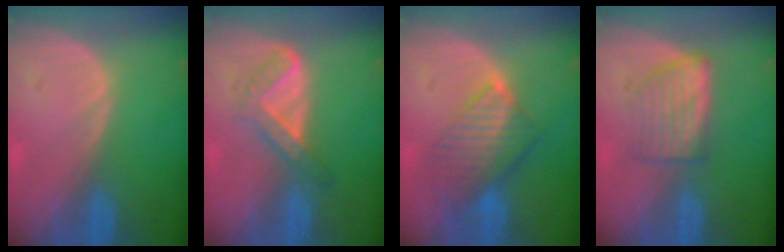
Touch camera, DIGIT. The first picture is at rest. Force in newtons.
{"total": 4.5, "press": 4.4, "slide": 0.7}
{"total": 7.7, "press": 7.2, "slide": 2.8}
{"total": 5.8, "press": 5.4, "slide": 2.1}